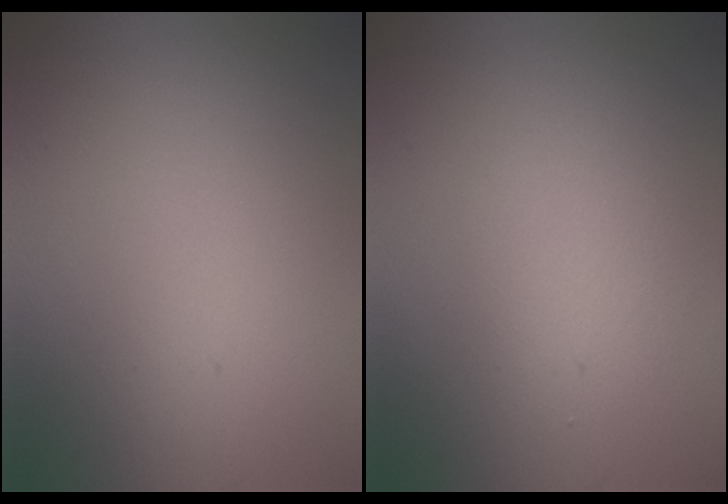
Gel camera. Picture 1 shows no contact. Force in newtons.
{"total": 2.0, "press": 2.0, "slide": 0.2}